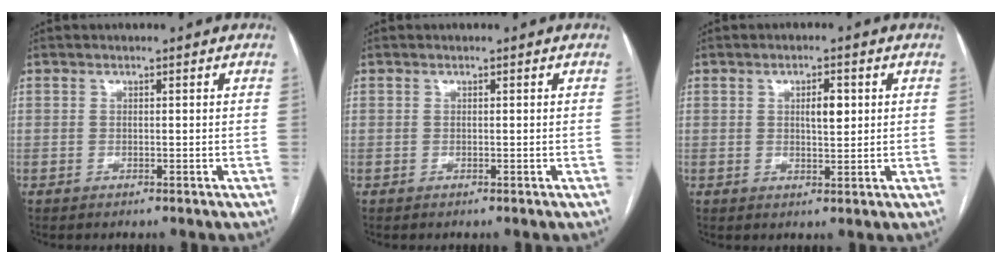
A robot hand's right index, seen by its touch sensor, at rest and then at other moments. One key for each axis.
{"total": 0.0}
{"total": 3.3, "fx": 0.8, "fy": 1.1, "fz": 3.0, "tx": -0.048, "ty": 0.001, "tz": 0.014}